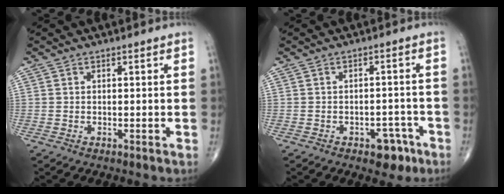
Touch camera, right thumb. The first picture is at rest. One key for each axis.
{"total": 4.9, "fx": -2.8, "fy": 3.0, "fz": 2.7, "tx": -0.013, "ty": 0.024, "tz": -0.034}